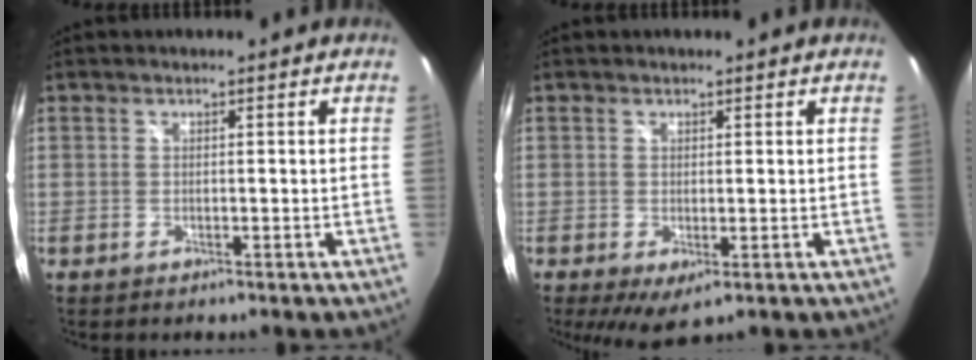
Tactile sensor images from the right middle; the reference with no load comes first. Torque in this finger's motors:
{"motor_torque": [1.07, -1.05, 0.18, 0.03]}